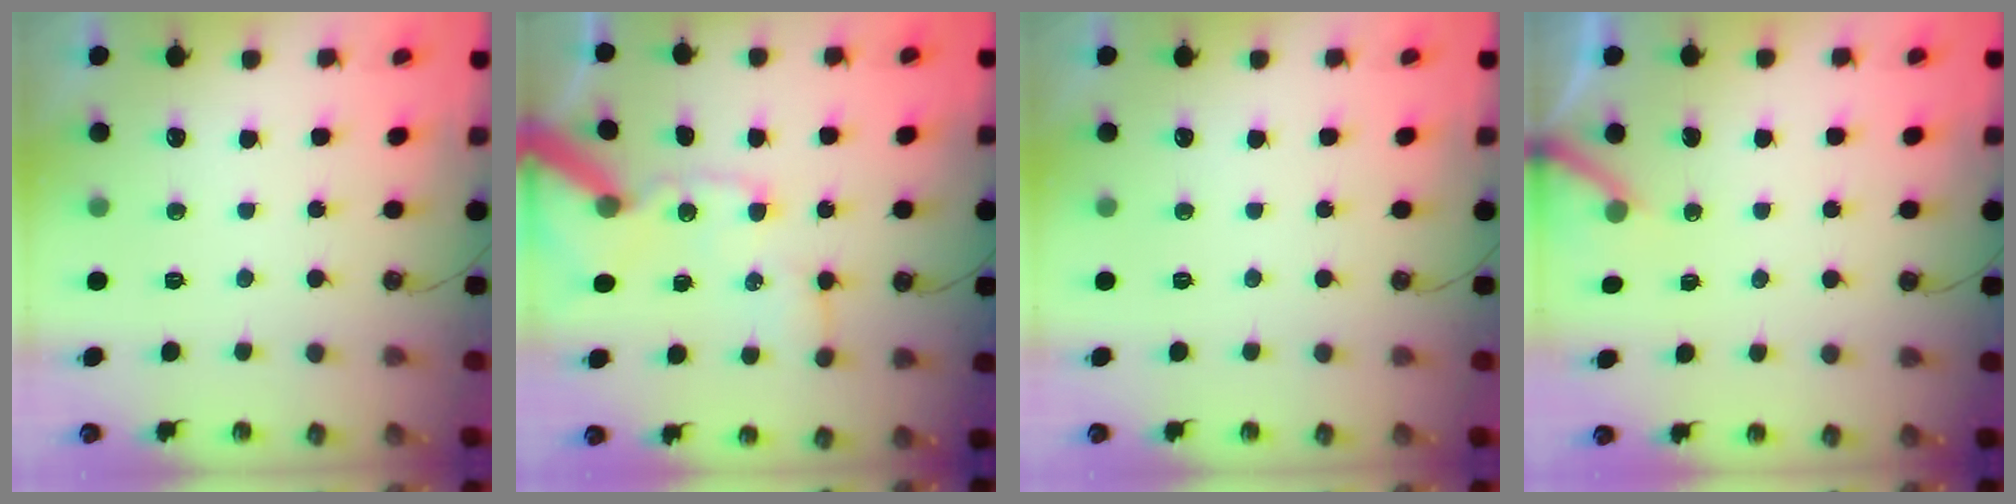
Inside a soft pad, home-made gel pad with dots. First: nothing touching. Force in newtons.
{"total": 14.3, "press": 14.1, "slide": 2.0}
{"total": 0.0}
{"total": 4.3, "press": 4.3, "slide": 0.2}